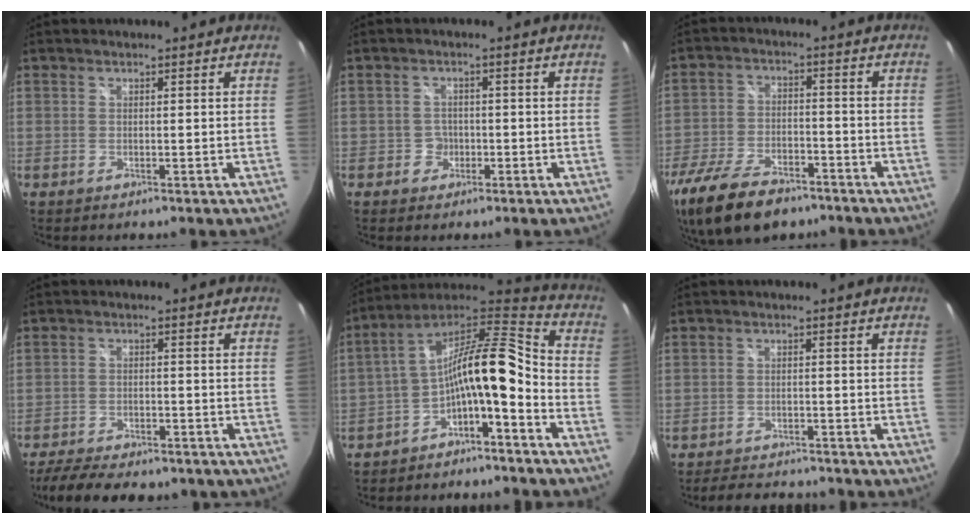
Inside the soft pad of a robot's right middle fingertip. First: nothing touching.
{"total": 2.8, "force": [-1.1, 2.5, 0.2], "torque": [-0.004, 0.006, -0.019]}
{"total": 17.9, "force": [-12.4, 8.4, 9.8], "torque": [-0.224, -0.029, -0.211]}
{"total": 13.6, "force": [-11.1, 4.4, 6.6], "torque": [-0.144, -0.025, -0.161]}
{"total": 15.0, "force": [-5.9, 4.9, 12.9], "torque": [-0.232, 0.020, -0.112]}
{"total": 7.1, "force": [-6.5, 2.2, 1.8], "torque": [-0.051, 0.013, -0.091]}